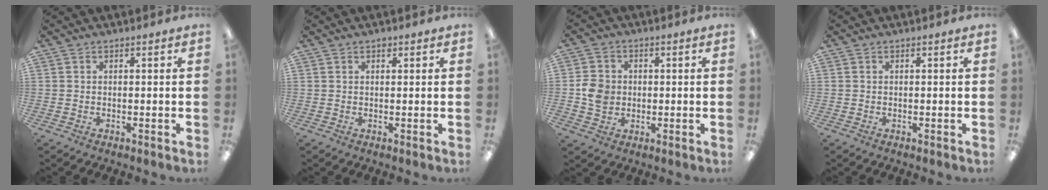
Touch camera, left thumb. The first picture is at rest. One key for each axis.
{"total": 0.8, "fx": 0.6, "fy": 0.5, "fz": 0.3, "tx": -0.007, "ty": 0.003, "tz": 0.010}
{"total": 6.1, "fx": -0.5, "fy": 5.5, "fz": 2.7, "tx": -0.045, "ty": 0.006, "tz": -0.009}
{"total": 0.0}